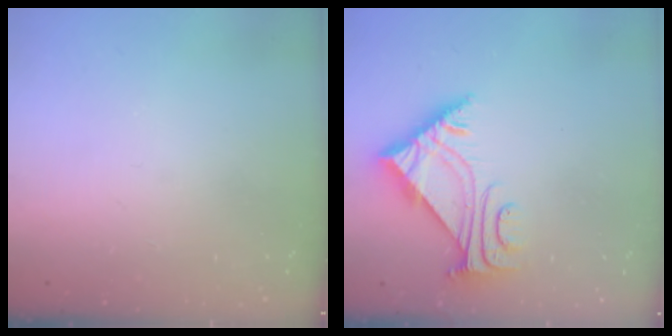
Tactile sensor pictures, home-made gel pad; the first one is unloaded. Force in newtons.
{"total": 5.5, "press": 5.4, "slide": 0.8}